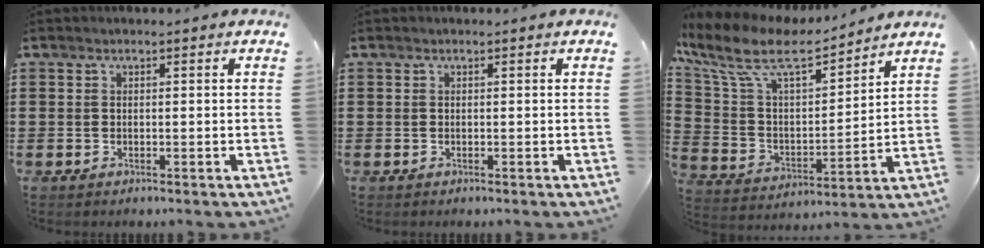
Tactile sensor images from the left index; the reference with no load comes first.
{"total": 0.0}
{"total": 11.0, "force": [8.4, 3.4, 6.3], "torque": [-0.155, -0.041, 0.145]}